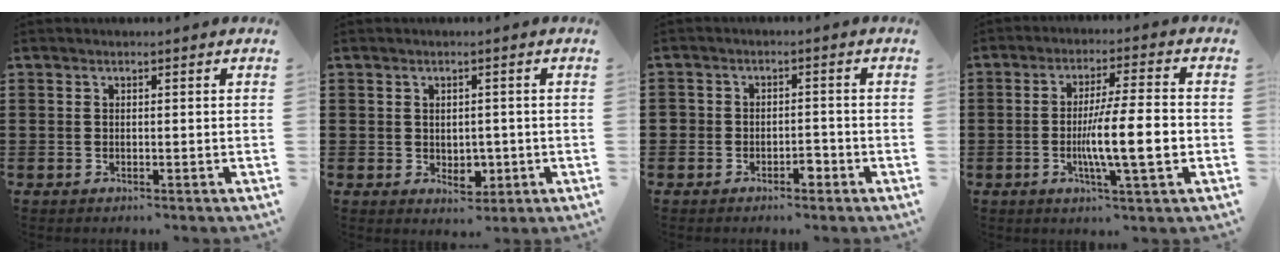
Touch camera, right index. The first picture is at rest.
{"total": 2.8, "force": [-0.1, 2.1, 1.8], "torque": [-0.031, 0.002, -0.004]}
{"total": 2.5, "force": [-1.8, 1.4, 0.9], "torque": [-0.022, 0.005, -0.038]}
{"total": 10.5, "force": [-2.0, 1.5, 10.2], "torque": [-0.174, -0.011, -0.037]}